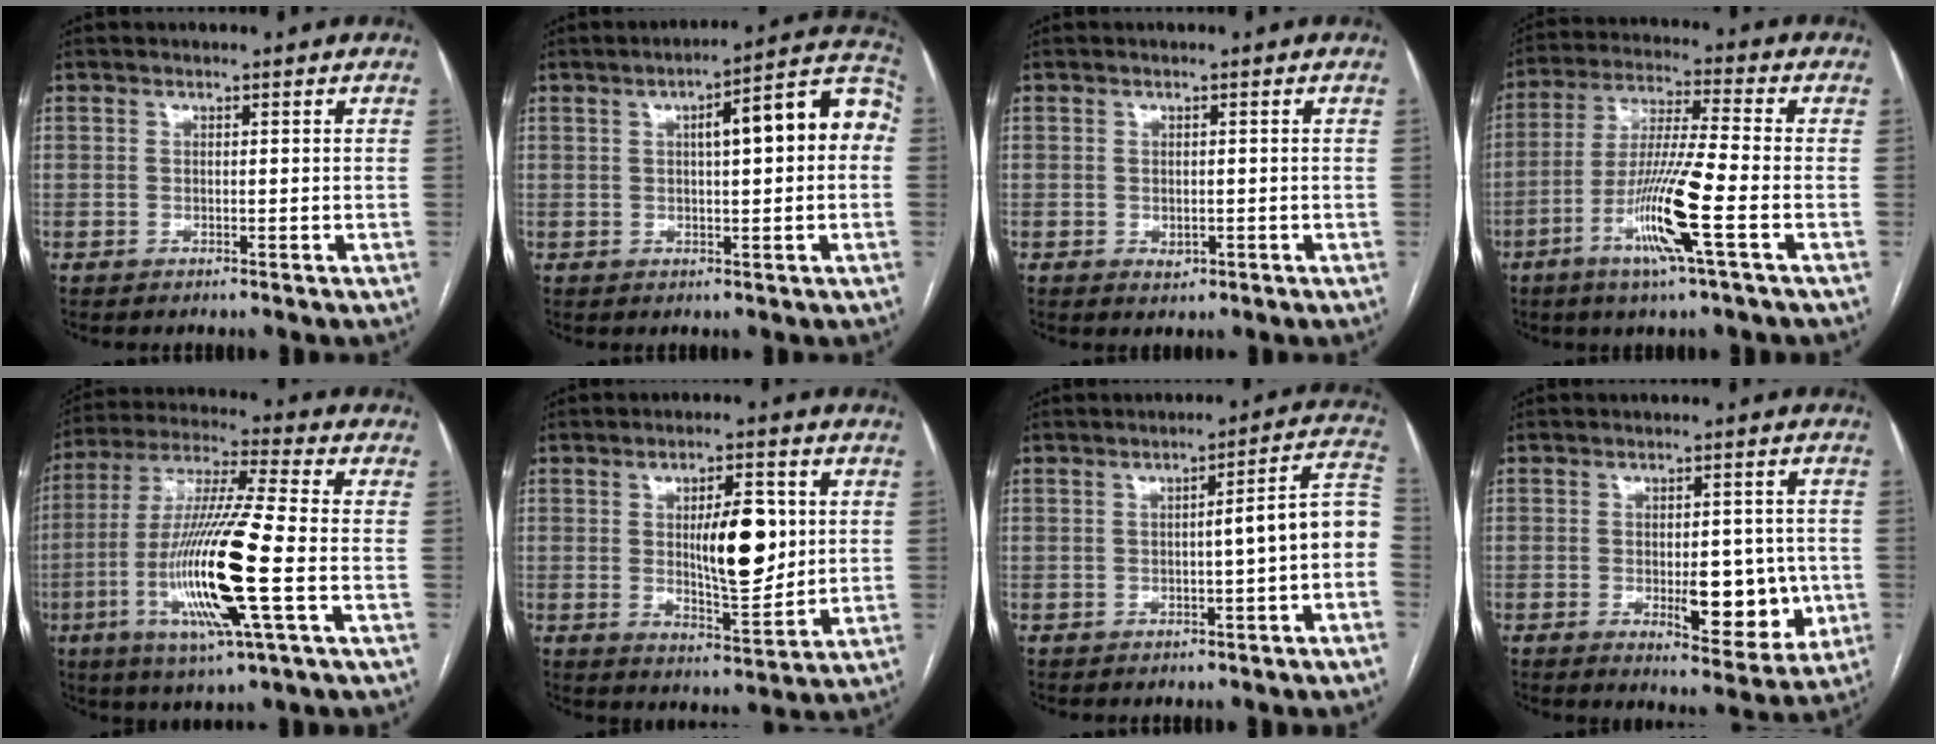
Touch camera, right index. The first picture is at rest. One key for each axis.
{"total": 11.7, "fx": 1.6, "fy": 2.4, "fz": 11.3, "tx": -0.146, "ty": 0.044, "tz": 0.017}
{"total": 1.4, "fx": -0.5, "fy": 1.0, "fz": 0.9, "tx": -0.010, "ty": 0.000, "tz": -0.001}
{"total": 12.3, "fx": -4.6, "fy": -0.6, "fz": 11.4, "tx": -0.224, "ty": -0.013, "tz": -0.093}
{"total": 18.1, "fx": -4.6, "fy": 0.7, "fz": 17.5, "tx": -0.360, "ty": -0.017, "tz": -0.089}
{"total": 10.0, "fx": 1.4, "fy": 3.0, "fz": 9.5, "tx": -0.148, "ty": 0.001, "tz": 0.029}
{"total": 7.7, "fx": -1.5, "fy": 0.2, "fz": 7.5, "tx": -0.084, "ty": 0.029, "tz": -0.025}
{"total": 9.4, "fx": -1.8, "fy": 4.0, "fz": 8.3, "tx": -0.097, "ty": -0.001, "tz": -0.014}